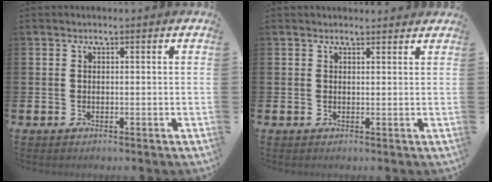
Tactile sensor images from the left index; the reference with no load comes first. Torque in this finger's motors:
{"motor_torque": [0.37, -1.77, 0.28, 0.01]}